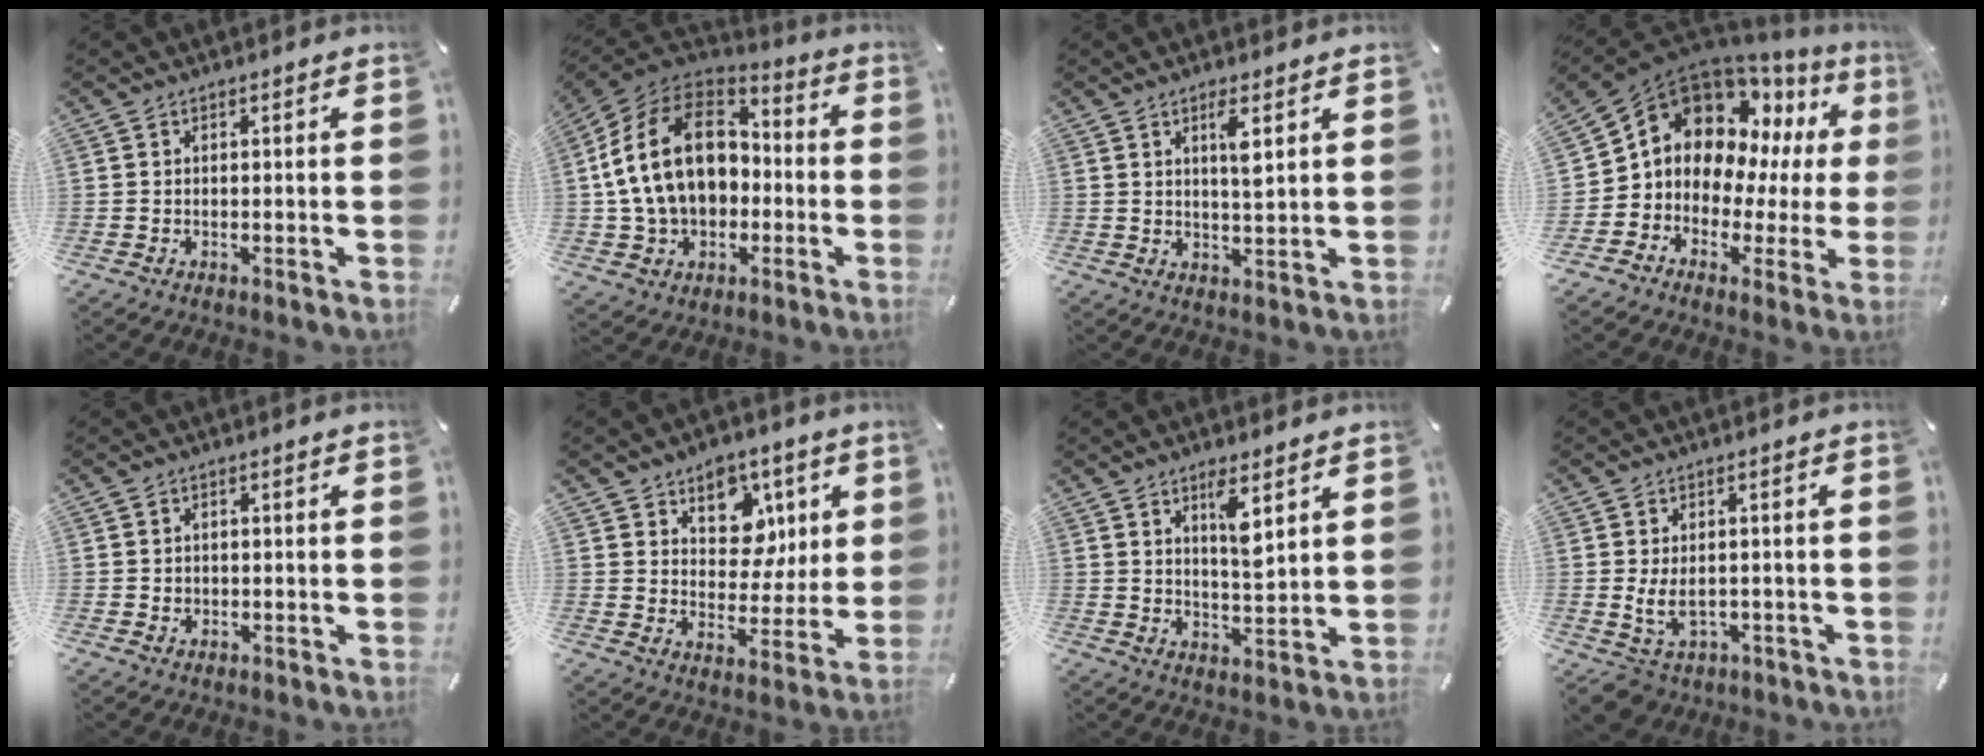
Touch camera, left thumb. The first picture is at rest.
{"total": 20.1, "force": [1.0, 15.4, 12.8], "torque": [-0.273, 0.018, 0.019]}
{"total": 4.9, "force": [2.3, 0.9, 4.3], "torque": [-0.076, -0.005, 0.033]}
{"total": 12.7, "force": [5.5, 10.2, 5.2], "torque": [-0.105, -0.051, 0.101]}
{"total": 1.3, "force": [0.0, 1.2, 0.4], "torque": [-0.009, 0.006, -0.003]}
{"total": 11.6, "force": [4.3, 9.7, 4.8], "torque": [-0.061, -0.026, 0.080]}
{"total": 6.6, "force": [4.1, 1.6, 5.0], "torque": [-0.087, -0.024, 0.065]}
{"total": 5.9, "force": [-0.7, 4.3, 3.9], "torque": [-0.081, 0.000, -0.014]}